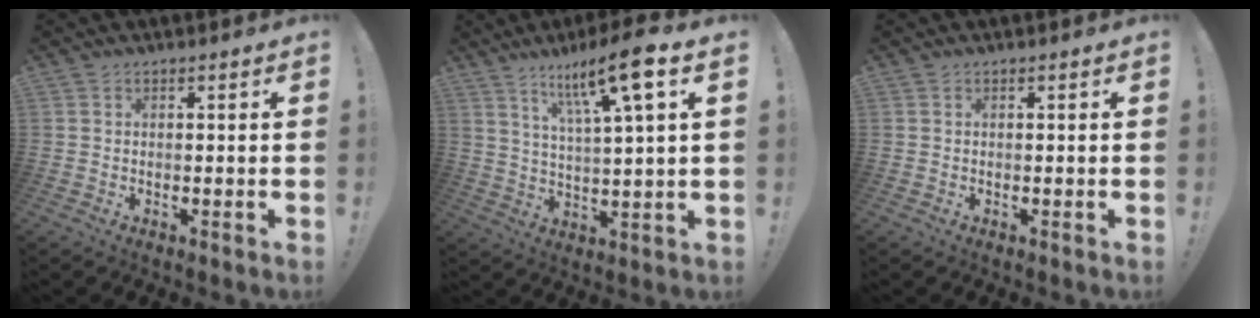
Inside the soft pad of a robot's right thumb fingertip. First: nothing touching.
{"total": 13.5, "force": [7.7, 1.4, 11.0], "torque": [-0.185, -0.038, 0.114]}
{"total": 0.0}